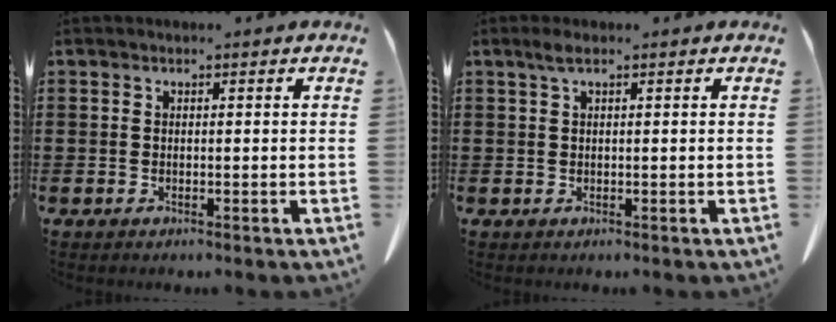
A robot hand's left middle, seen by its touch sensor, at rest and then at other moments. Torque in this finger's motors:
{"motor_torque": [0.57, 0.22, 0.00, 0.03]}